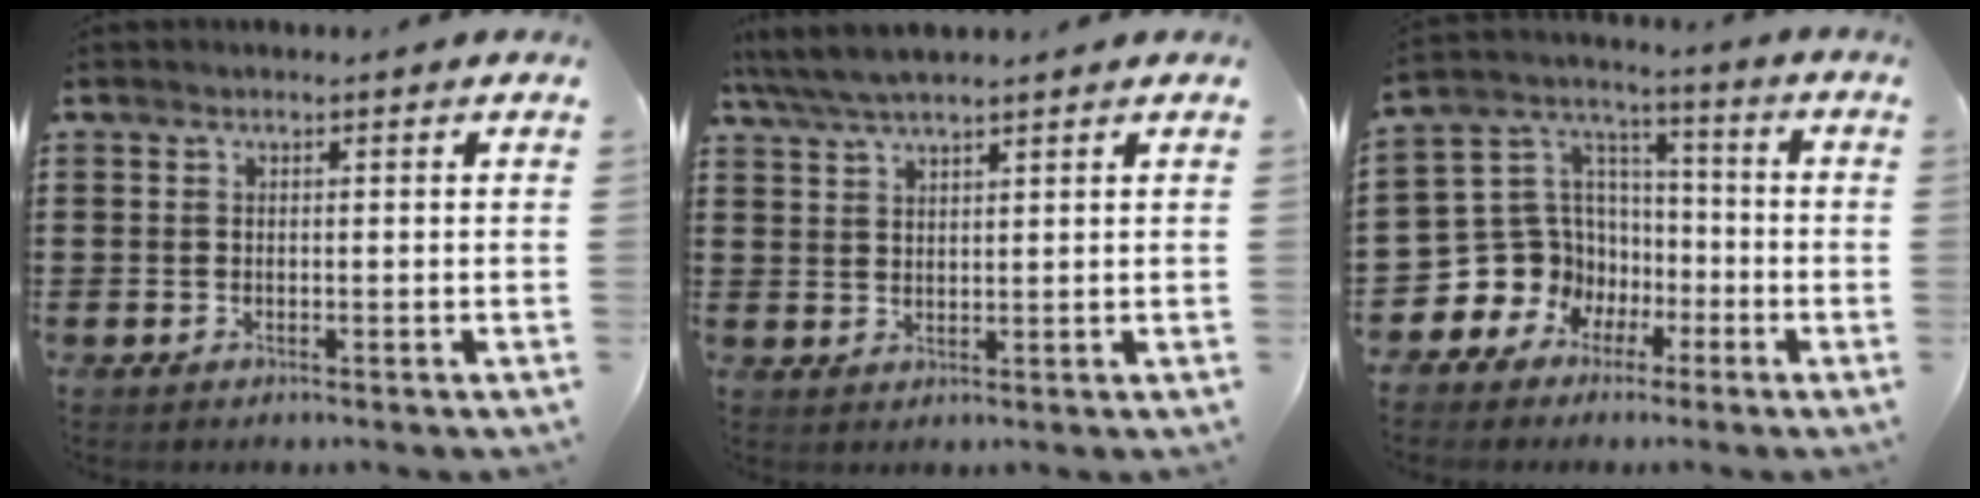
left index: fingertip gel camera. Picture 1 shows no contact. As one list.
[{"total": 4.0, "force": [3.4, 0.5, 2.1], "torque": [-0.049, -0.004, 0.063]}, {"total": 9.6, "force": [-3.4, 8.9, 0.8], "torque": [-0.075, -0.014, -0.057]}]